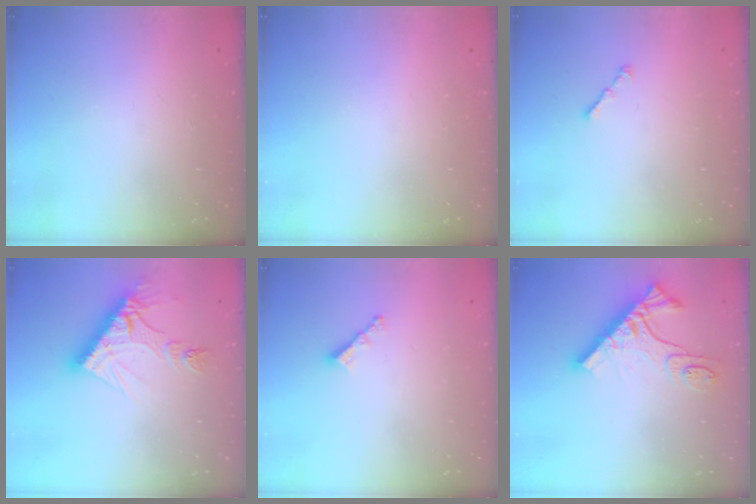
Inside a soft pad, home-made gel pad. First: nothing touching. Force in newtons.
{"total": 0.0}
{"total": 1.0, "press": 0.9, "slide": 0.5}
{"total": 12.7, "press": 12.6, "slide": 1.1}
{"total": 3.4, "press": 3.4, "slide": 0.1}
{"total": 11.4, "press": 11.3, "slide": 1.3}